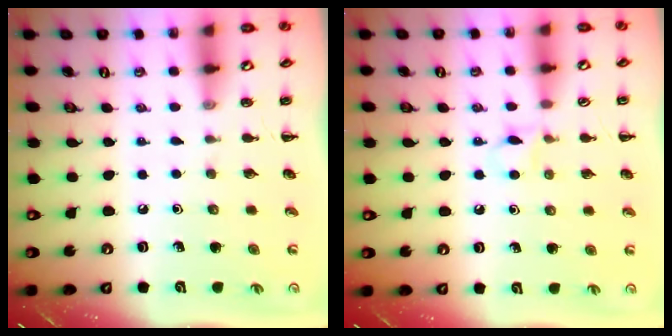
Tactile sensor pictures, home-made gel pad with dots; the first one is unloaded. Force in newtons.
{"total": 3.9, "press": 3.7, "slide": 1.3}